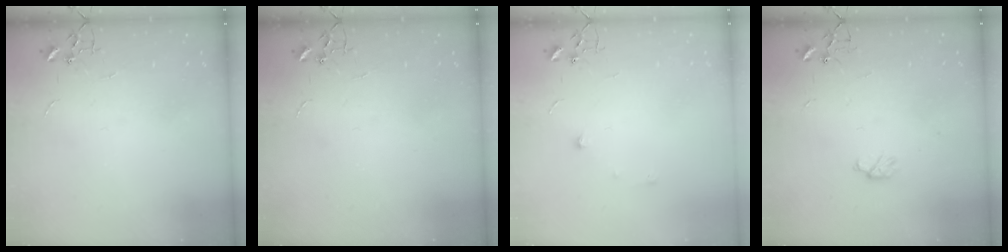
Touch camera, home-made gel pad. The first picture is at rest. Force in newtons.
{"total": 0.0}
{"total": 4.9, "press": 4.8, "slide": 0.7}
{"total": 4.3, "press": 4.1, "slide": 1.2}